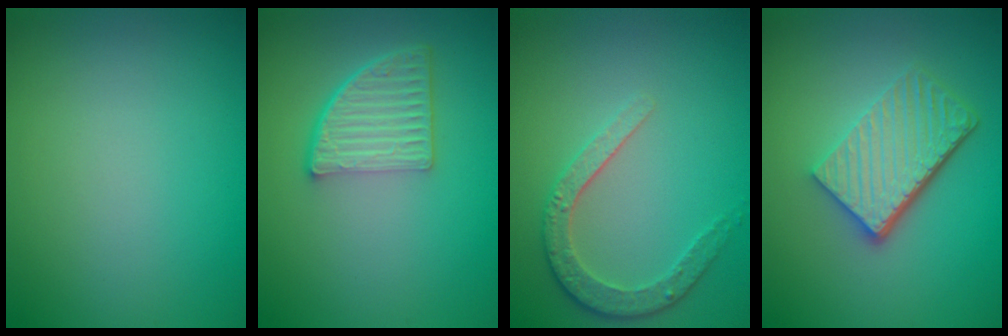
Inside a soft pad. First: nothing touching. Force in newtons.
{"total": 4.8, "press": 3.4, "slide": 3.4}
{"total": 2.9, "press": 2.5, "slide": 1.6}
{"total": 5.5, "press": 3.9, "slide": 3.9}